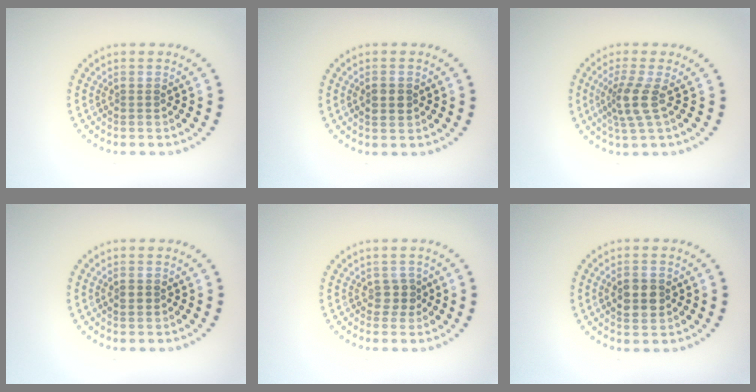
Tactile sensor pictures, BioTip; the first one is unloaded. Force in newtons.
{"total": 1.4, "press": 1.4, "slide": 0.1}
{"total": 2.8, "press": 2.1, "slide": 1.8}
{"total": 1.0, "press": 1.0, "slide": 0.1}
{"total": 1.6, "press": 1.2, "slide": 1.0}
{"total": 3.2, "press": 3.2, "slide": 0.1}